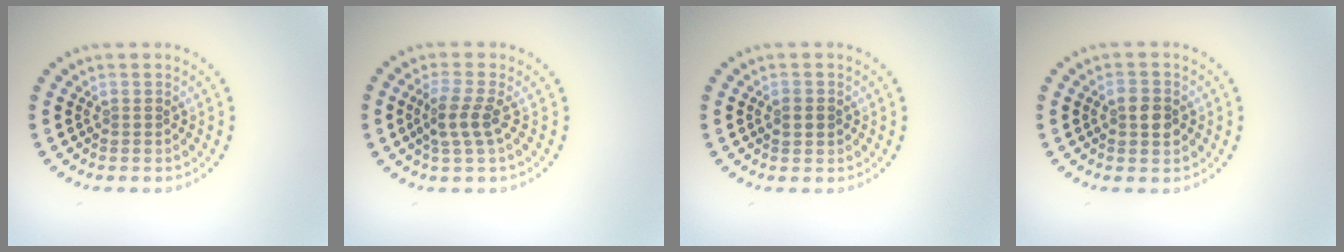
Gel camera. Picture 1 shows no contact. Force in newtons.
{"total": 2.4, "press": 2.1, "slide": 1.2}
{"total": 1.1, "press": 1.1, "slide": 0.2}
{"total": 2.6, "press": 2.6, "slide": 0.1}